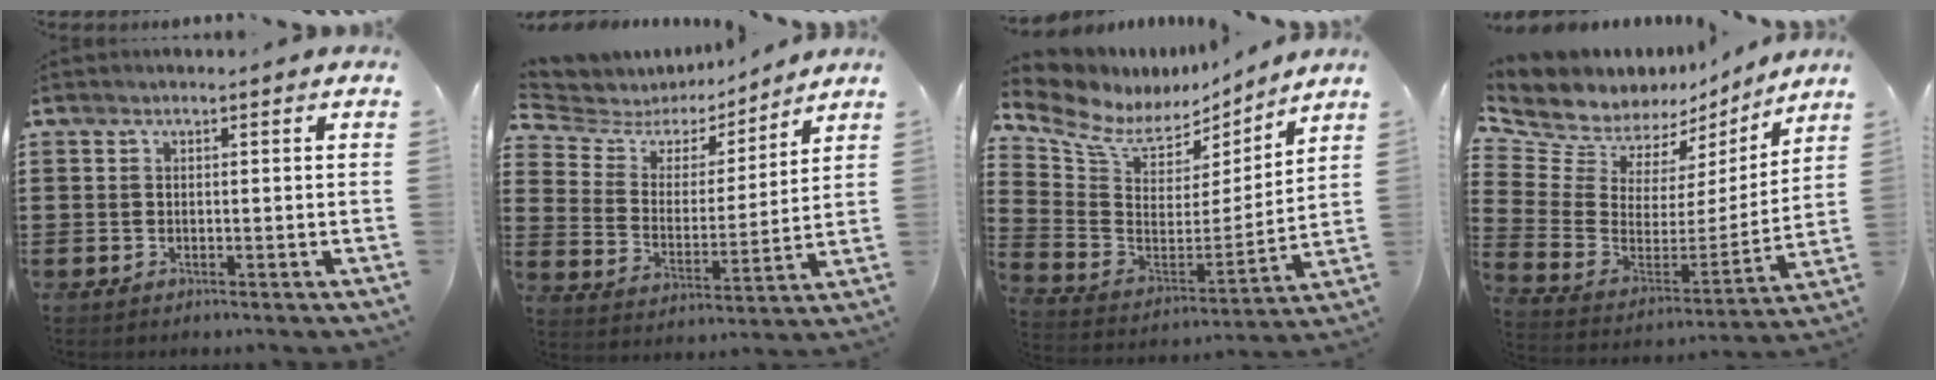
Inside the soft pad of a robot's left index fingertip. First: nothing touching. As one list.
[{"total": 5.1, "force": [4.5, 2.2, 0.9], "torque": [-0.050, -0.029, 0.073]}, {"total": 7.8, "force": [6.3, 3.8, 2.5], "torque": [-0.091, -0.042, 0.113]}, {"total": 8.1, "force": [7.1, 3.8, 1.0], "torque": [-0.071, -0.055, 0.127]}]